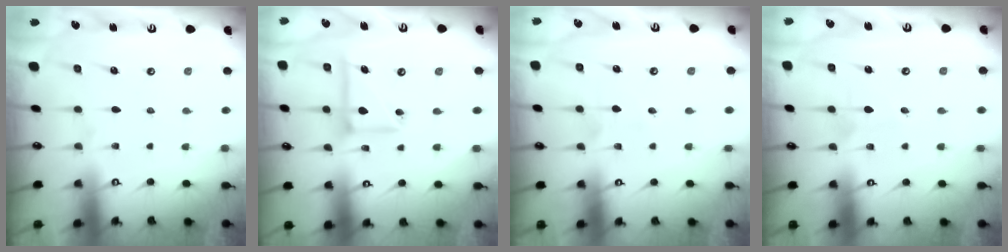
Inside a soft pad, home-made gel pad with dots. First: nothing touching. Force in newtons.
{"total": 10.7, "press": 10.6, "slide": 1.1}
{"total": 2.2, "press": 2.0, "slide": 0.8}
{"total": 2.1, "press": 2.1, "slide": 0.1}